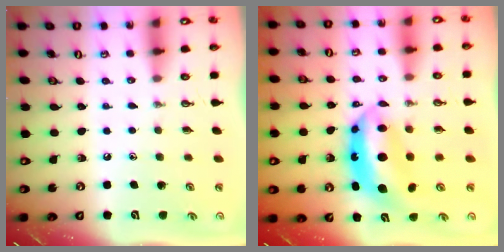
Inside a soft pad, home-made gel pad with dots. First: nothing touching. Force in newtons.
{"total": 10.1, "press": 10.1, "slide": 0.9}